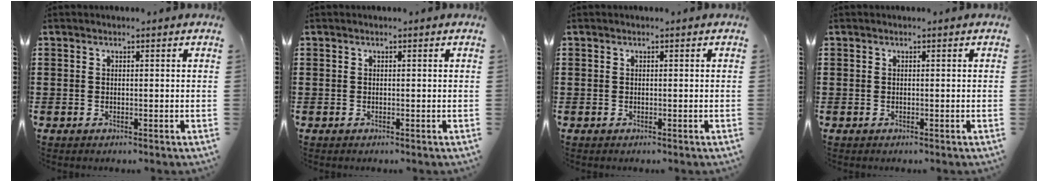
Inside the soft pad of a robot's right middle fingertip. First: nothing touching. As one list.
[{"total": 0.0}, {"total": 0.0}, {"total": 0.0}]